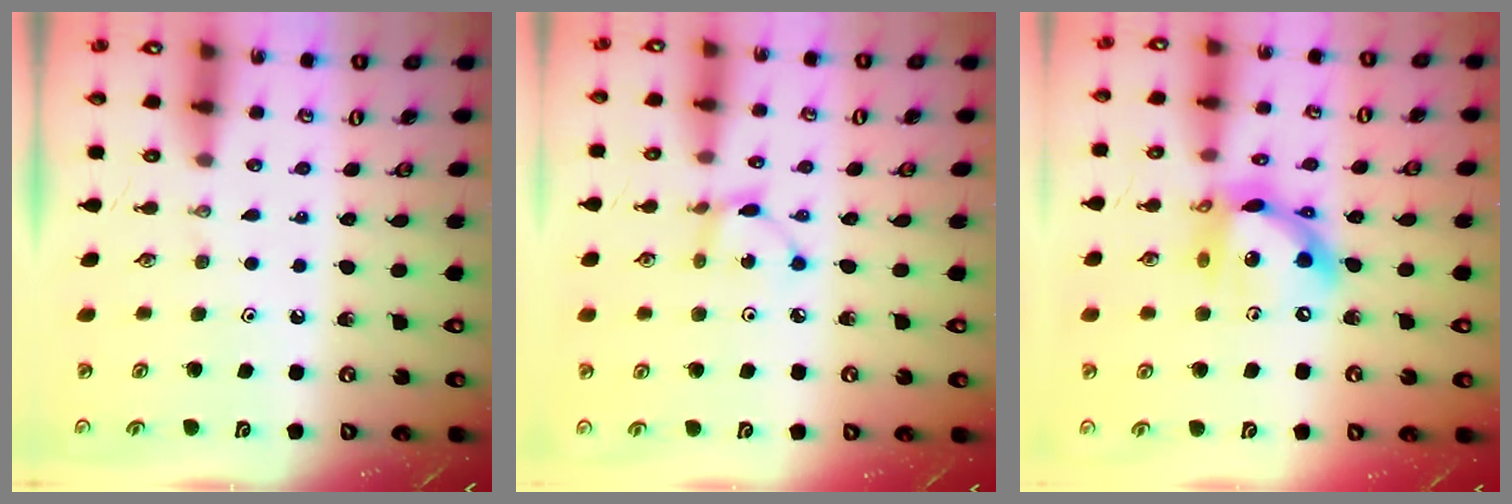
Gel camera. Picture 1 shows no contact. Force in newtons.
{"total": 2.2, "press": 2.2, "slide": 0.2}
{"total": 15.8, "press": 15.7, "slide": 1.6}